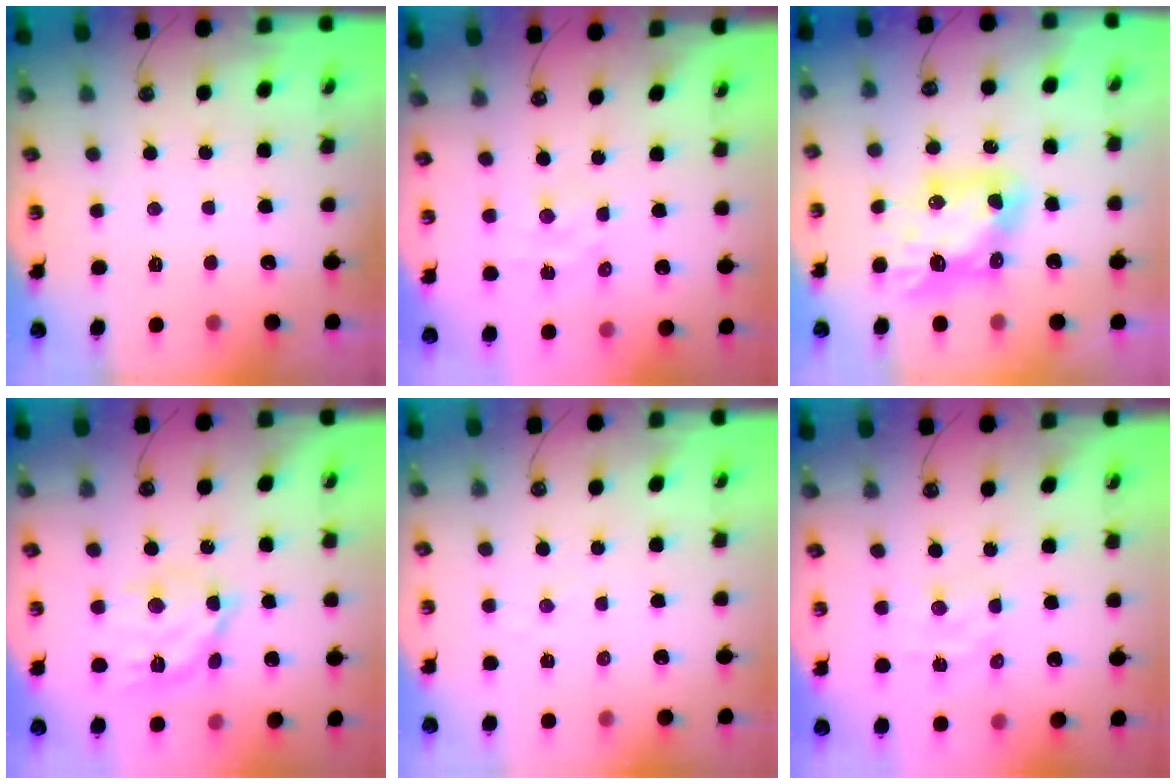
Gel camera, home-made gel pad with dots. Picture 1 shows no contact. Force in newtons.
{"total": 3.5, "press": 3.4, "slide": 0.8}
{"total": 9.4, "press": 9.3, "slide": 1.5}
{"total": 14.8, "press": 14.8, "slide": 1.1}
{"total": 1.8, "press": 1.7, "slide": 0.2}
{"total": 4.6, "press": 4.6, "slide": 0.2}